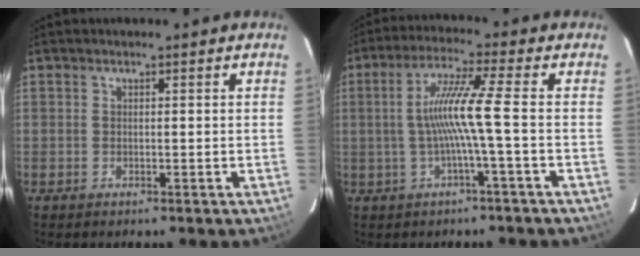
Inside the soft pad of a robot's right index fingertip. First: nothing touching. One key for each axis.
{"total": 8.3, "fx": -1.2, "fy": -1.6, "fz": 8.0, "tx": -0.159, "ty": 0.002, "tz": -0.017}